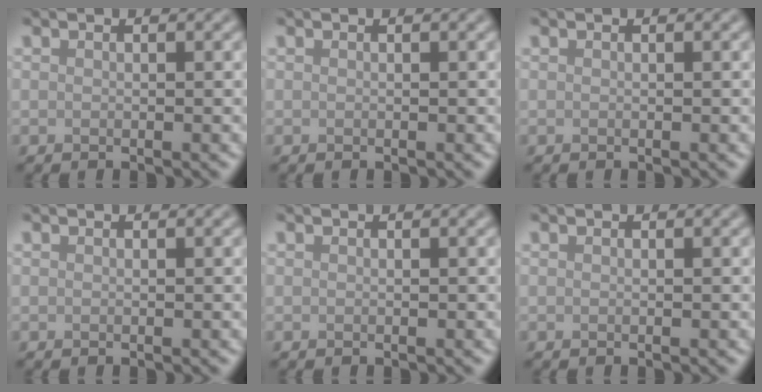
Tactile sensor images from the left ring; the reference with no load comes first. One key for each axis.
{"total": 0.0}
{"total": 0.0}
{"total": 0.0}
{"total": 0.0}
{"total": 0.0}